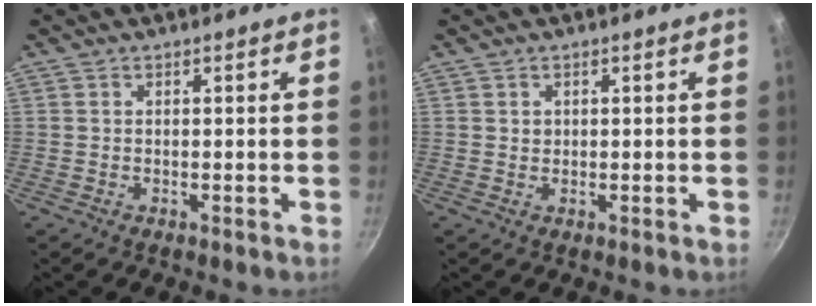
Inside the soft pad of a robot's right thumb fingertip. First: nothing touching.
{"total": 0.9, "force": [0.3, 0.9, 0.3], "torque": [-0.001, 0.001, 0.004]}